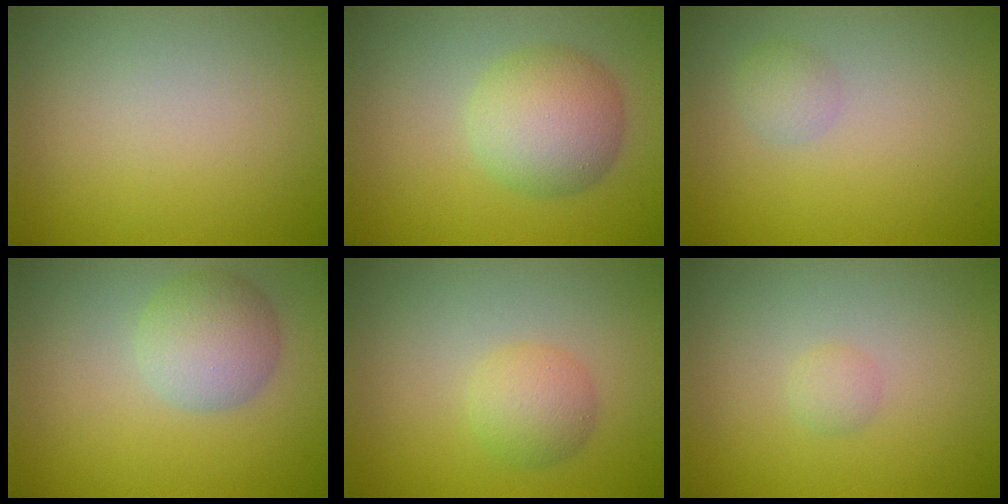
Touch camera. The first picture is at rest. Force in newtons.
{"total": 5.3, "press": 5.3, "slide": 0.2}
{"total": 1.3, "press": 1.3, "slide": 0.1}
{"total": 3.9, "press": 3.9, "slide": 0.1}
{"total": 2.6, "press": 2.6, "slide": 0.1}
{"total": 0.8, "press": 0.8, "slide": 0.1}